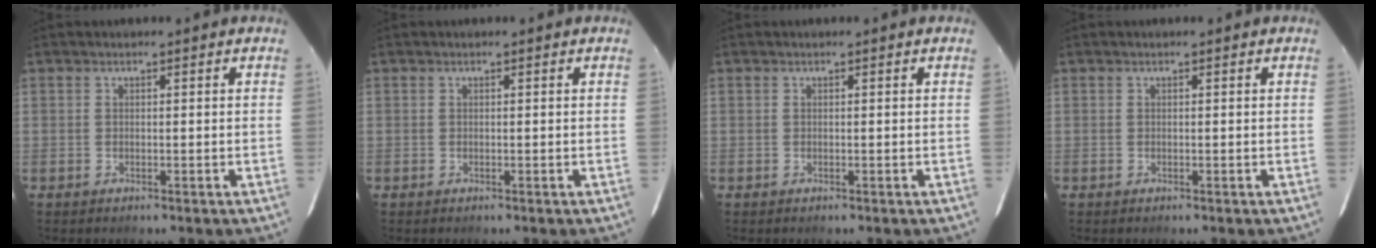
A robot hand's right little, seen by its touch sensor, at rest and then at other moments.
{"total": 0.0}
{"total": 0.0}
{"total": 0.0}